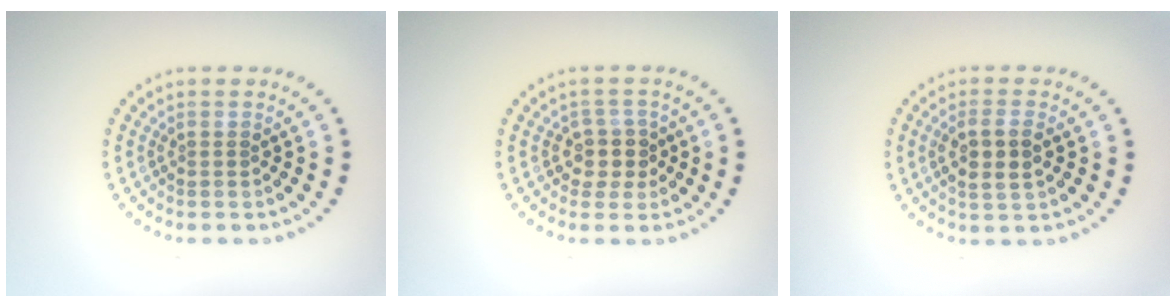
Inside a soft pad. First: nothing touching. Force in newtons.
{"total": 2.4, "press": 2.1, "slide": 1.2}
{"total": 3.0, "press": 2.8, "slide": 0.8}